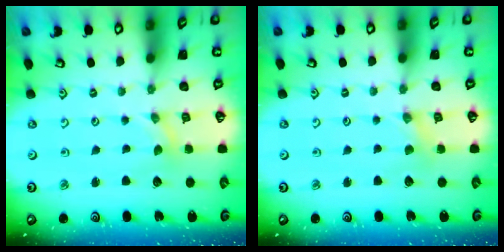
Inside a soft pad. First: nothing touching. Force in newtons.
{"total": 1.0, "press": 1.0, "slide": 0.2}